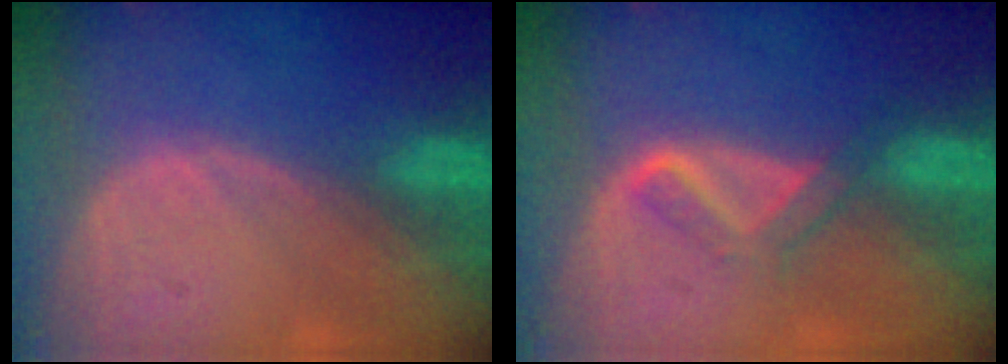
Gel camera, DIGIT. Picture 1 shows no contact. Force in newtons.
{"total": 3.7, "press": 3.7, "slide": 0.6}